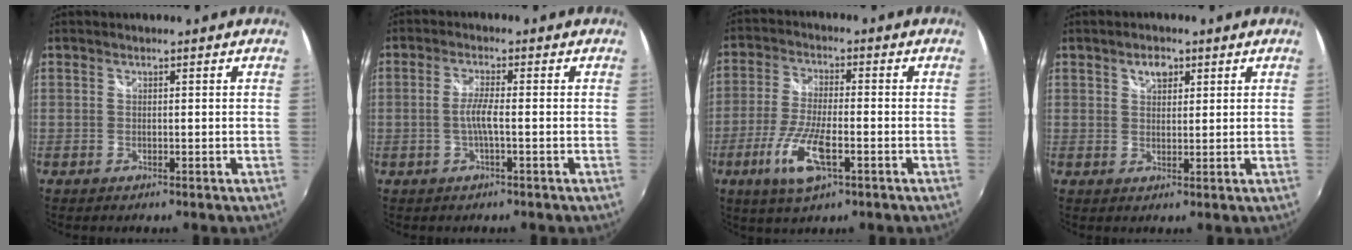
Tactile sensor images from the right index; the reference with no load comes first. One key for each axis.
{"total": 3.2, "fx": -0.9, "fy": -0.2, "fz": 3.1, "tx": -0.064, "ty": 0.000, "tz": -0.016}
{"total": 10.2, "fx": -4.3, "fy": 2.8, "fz": 8.9, "tx": -0.189, "ty": -0.013, "tz": -0.083}
{"total": 3.1, "fx": 1.7, "fy": 2.0, "fz": 1.7, "tx": -0.024, "ty": 0.008, "tz": 0.028}